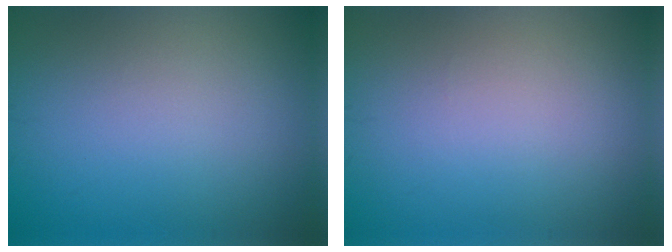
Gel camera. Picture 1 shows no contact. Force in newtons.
{"total": 0.0}